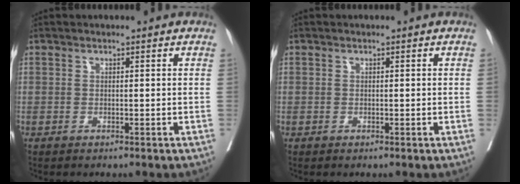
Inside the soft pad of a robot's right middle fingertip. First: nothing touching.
{"total": 0.0}